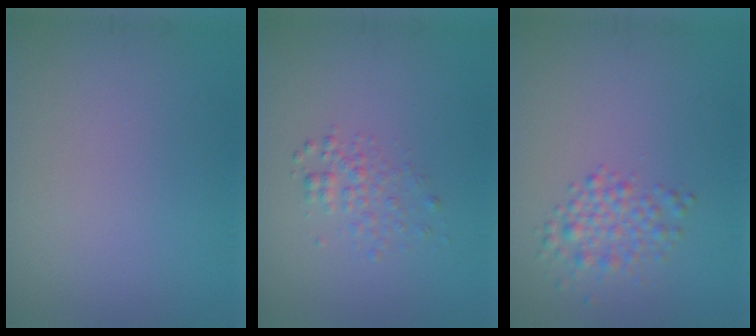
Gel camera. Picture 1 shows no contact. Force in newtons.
{"total": 1.7, "press": 1.7, "slide": 0.1}
{"total": 2.6, "press": 2.6, "slide": 0.1}